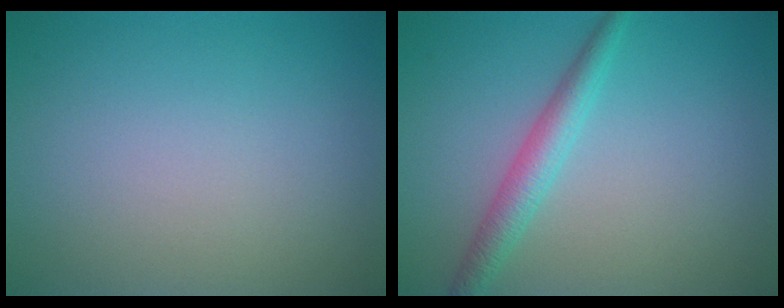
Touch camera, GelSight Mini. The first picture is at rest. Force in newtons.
{"total": 2.7, "press": 2.7, "slide": 0.2}